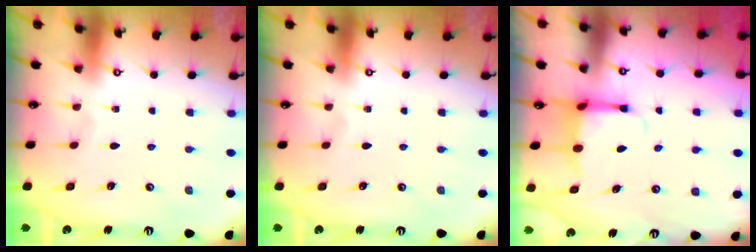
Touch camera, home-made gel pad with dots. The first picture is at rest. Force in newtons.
{"total": 0.0}
{"total": 4.0, "press": 3.8, "slide": 1.1}